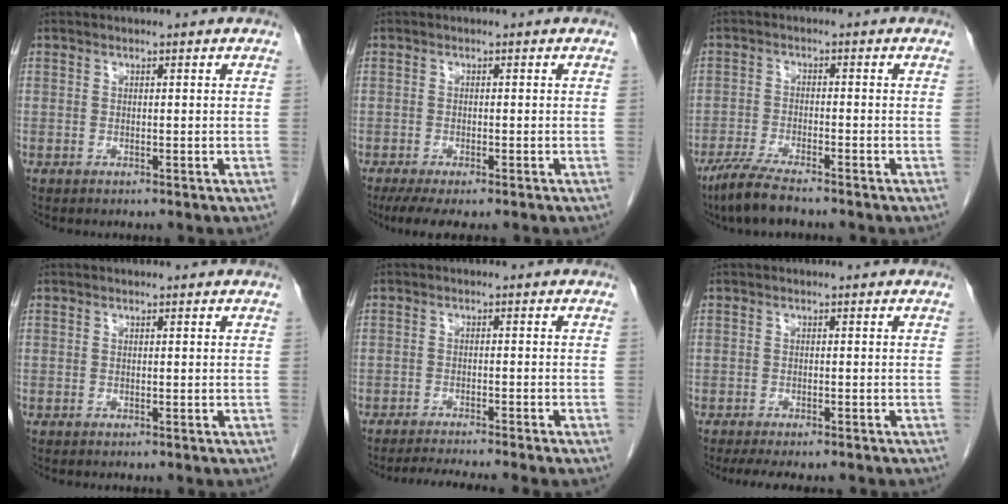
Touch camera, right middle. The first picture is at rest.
{"total": 6.3, "force": [-4.8, 1.4, 3.9], "torque": [-0.056, -0.014, -0.073]}
{"total": 6.3, "force": [-5.0, 0.6, 3.8], "torque": [-0.076, -0.017, -0.089]}
{"total": 0.0}
{"total": 7.6, "force": [-6.5, -0.6, 3.8], "torque": [-0.042, -0.010, -0.095]}
{"total": 7.6, "force": [-6.5, 1.8, 3.7], "torque": [-0.047, -0.008, -0.090]}